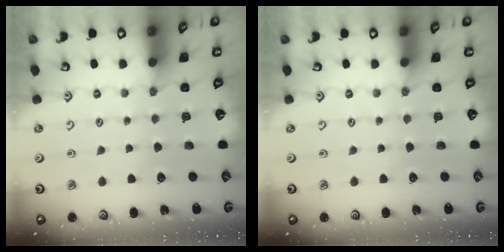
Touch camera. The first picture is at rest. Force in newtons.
{"total": 0.0}